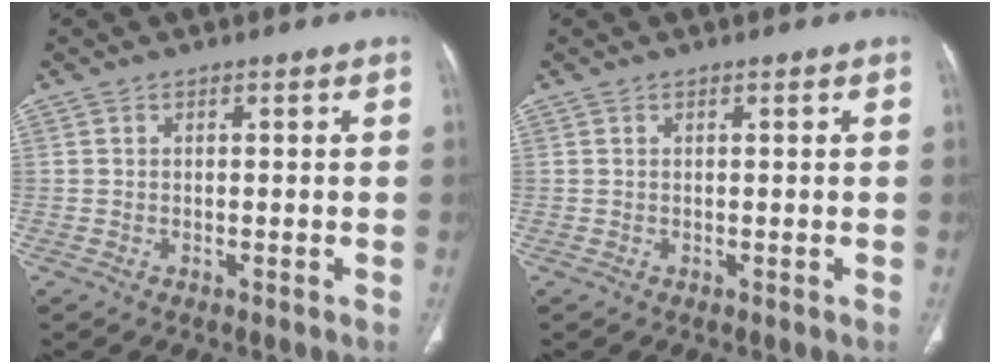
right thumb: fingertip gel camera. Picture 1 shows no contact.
{"total": 0.0}